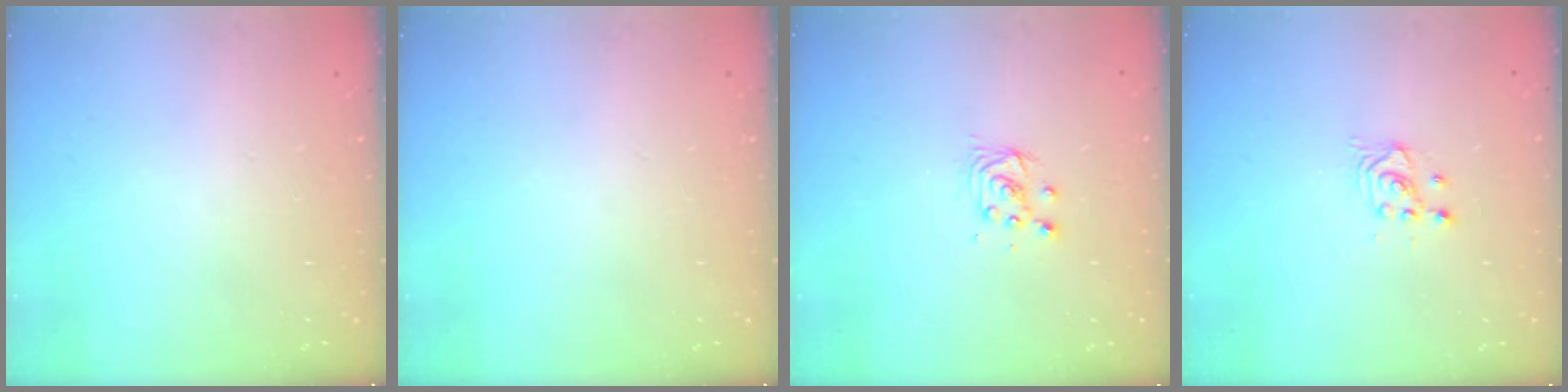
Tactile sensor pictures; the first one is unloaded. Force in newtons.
{"total": 0.0}
{"total": 4.2, "press": 4.2, "slide": 0.5}
{"total": 2.7, "press": 2.7, "slide": 0.3}